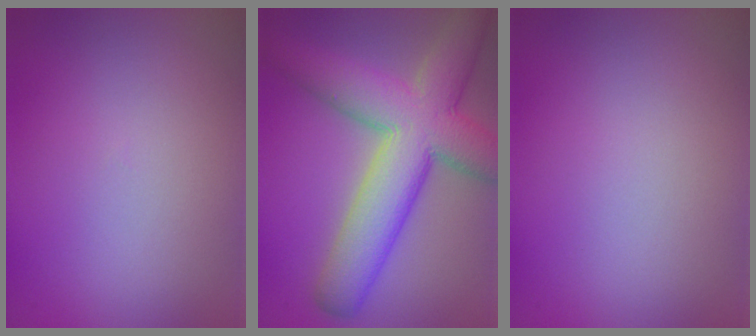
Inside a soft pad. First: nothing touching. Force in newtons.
{"total": 10.3, "press": 10.3, "slide": 0.4}
{"total": 0.0}